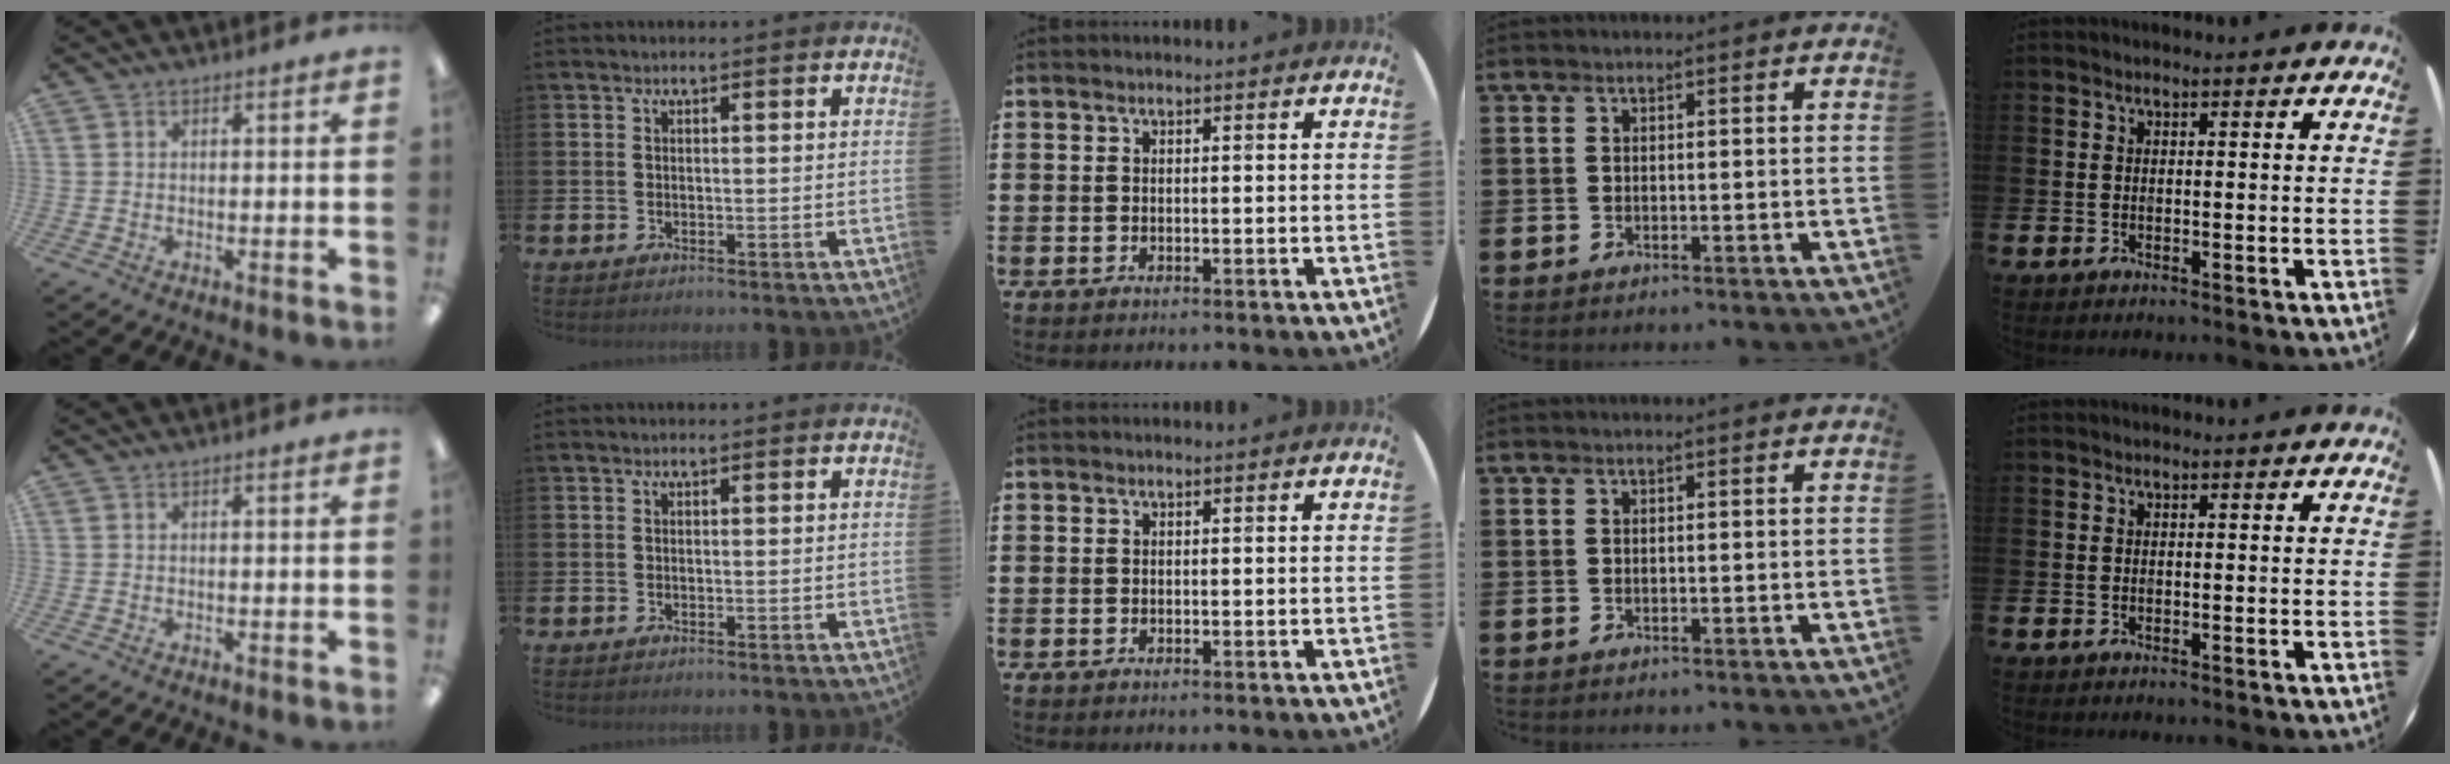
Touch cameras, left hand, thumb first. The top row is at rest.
{}